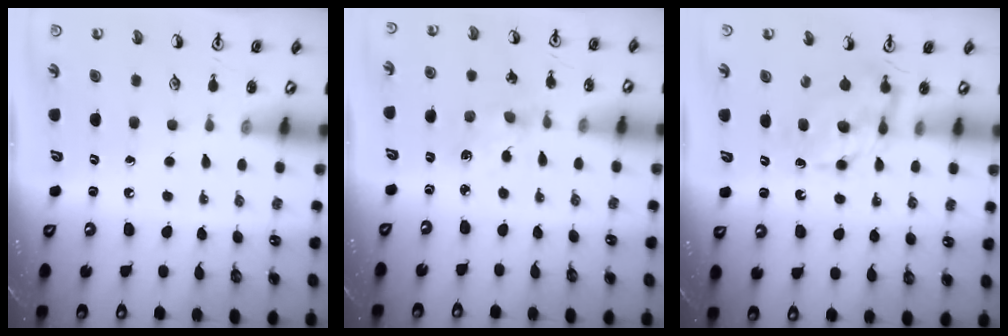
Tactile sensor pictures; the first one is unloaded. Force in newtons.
{"total": 2.0, "press": 2.0, "slide": 0.3}
{"total": 7.3, "press": 7.3, "slide": 0.2}